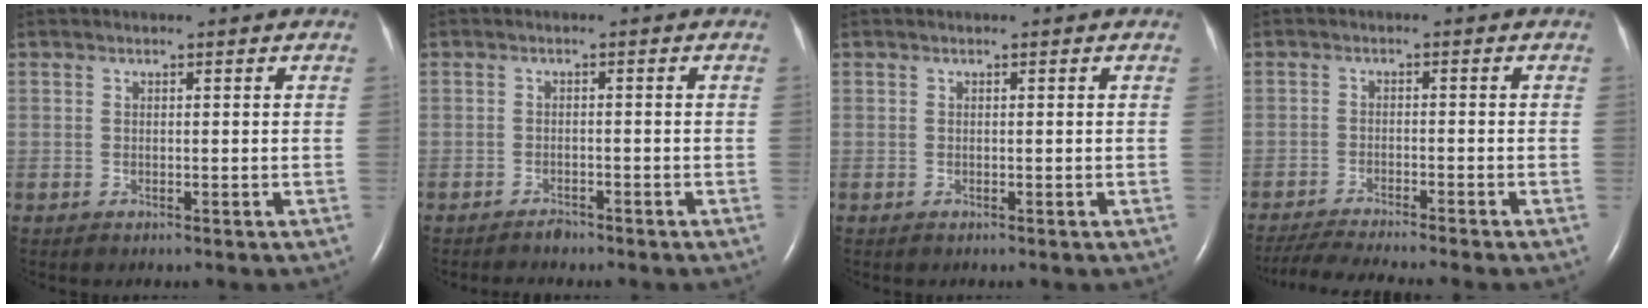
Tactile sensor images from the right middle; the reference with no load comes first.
{"total": 1.5, "force": [-1.4, 0.3, 0.3], "torque": [-0.012, -0.004, -0.021]}
{"total": 0.0}
{"total": 9.6, "force": [-8.6, -1.0, 4.1], "torque": [-0.056, -0.022, -0.141]}